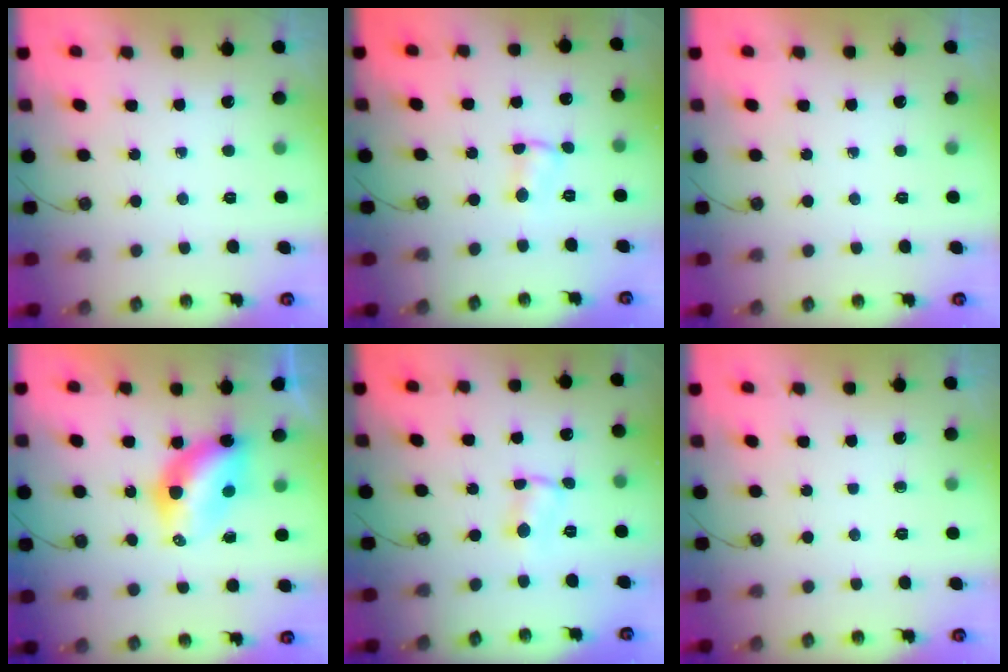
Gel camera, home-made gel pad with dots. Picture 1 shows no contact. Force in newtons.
{"total": 1.7, "press": 1.6, "slide": 0.5}
{"total": 0.0}
{"total": 7.3, "press": 7.3, "slide": 0.6}
{"total": 1.0, "press": 1.0, "slide": 0.2}
{"total": 0.0}